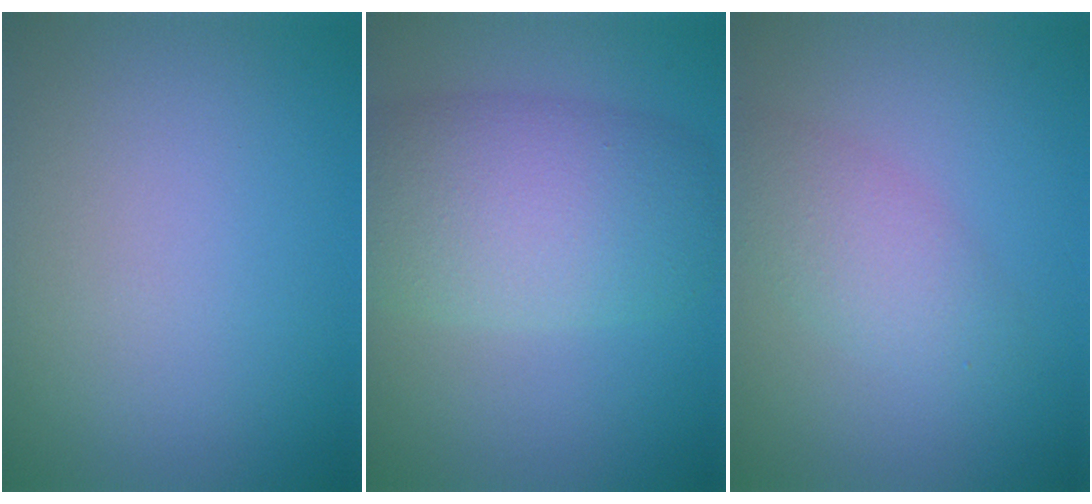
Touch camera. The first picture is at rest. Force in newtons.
{"total": 8.0, "press": 8.0, "slide": 0.2}
{"total": 3.0, "press": 3.0, "slide": 0.1}